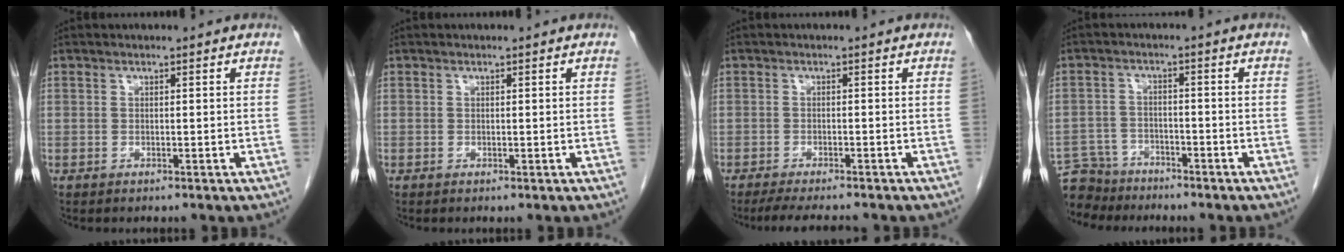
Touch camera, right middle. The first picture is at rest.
{"total": 0.0}
{"total": 6.4, "force": [-5.7, 0.6, 2.9], "torque": [-0.043, -0.016, -0.089]}
{"total": 6.9, "force": [-6.4, 2.6, -0.1], "torque": [0.003, 0.000, -0.116]}